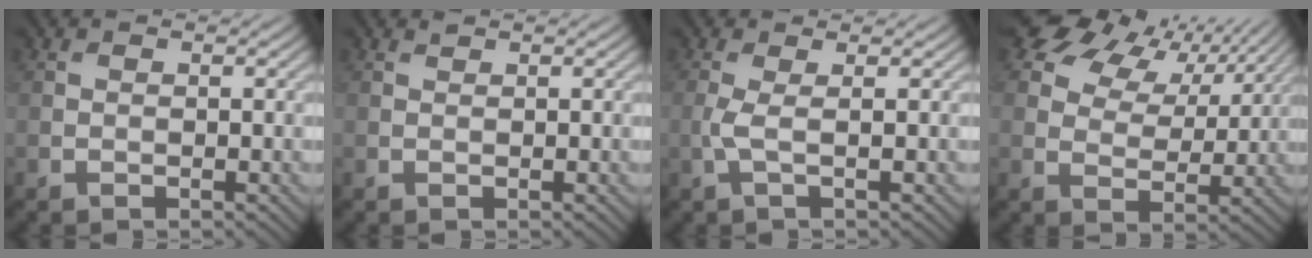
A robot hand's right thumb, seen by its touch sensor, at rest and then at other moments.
{"total": 0.5, "force": [0.5, -0.1, 0.0], "torque": [-0.005, 0.003, 0.012]}
{"total": 1.7, "force": [-0.1, -0.2, 1.7], "torque": [-0.052, 0.007, -0.003]}
{"total": 11.9, "force": [7.0, 7.1, 6.4], "torque": [-0.137, 0.028, 0.107]}